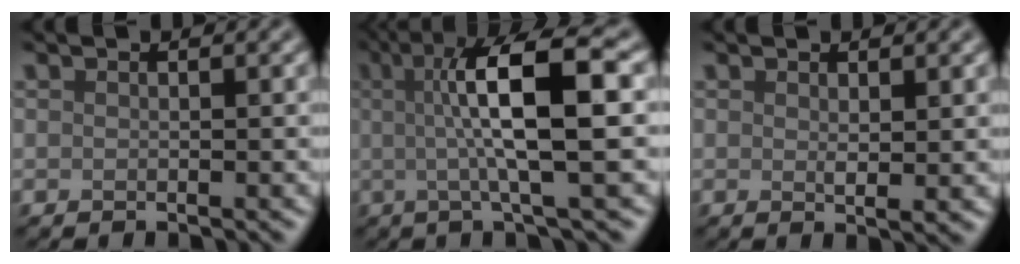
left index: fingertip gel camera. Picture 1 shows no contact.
{"total": 9.2, "force": [1.1, 1.9, 8.9], "torque": [-0.122, 0.012, 0.013]}
{"total": 1.2, "force": [0.5, 0.2, 1.0], "torque": [-0.015, -0.003, 0.009]}